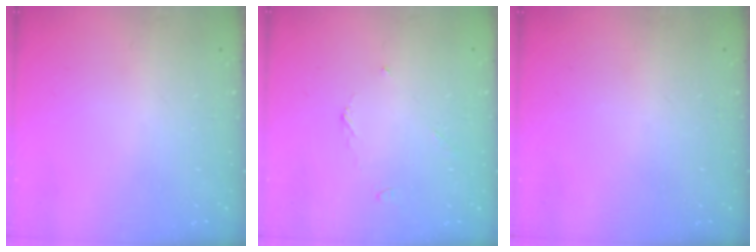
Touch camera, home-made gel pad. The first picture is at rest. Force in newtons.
{"total": 3.1, "press": 3.1, "slide": 0.4}
{"total": 0.0}